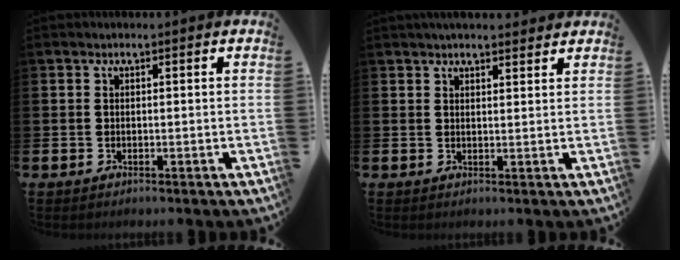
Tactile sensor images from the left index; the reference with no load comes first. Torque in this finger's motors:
{"motor_torque": [1.00, -1.14, 0.29, 0.12]}